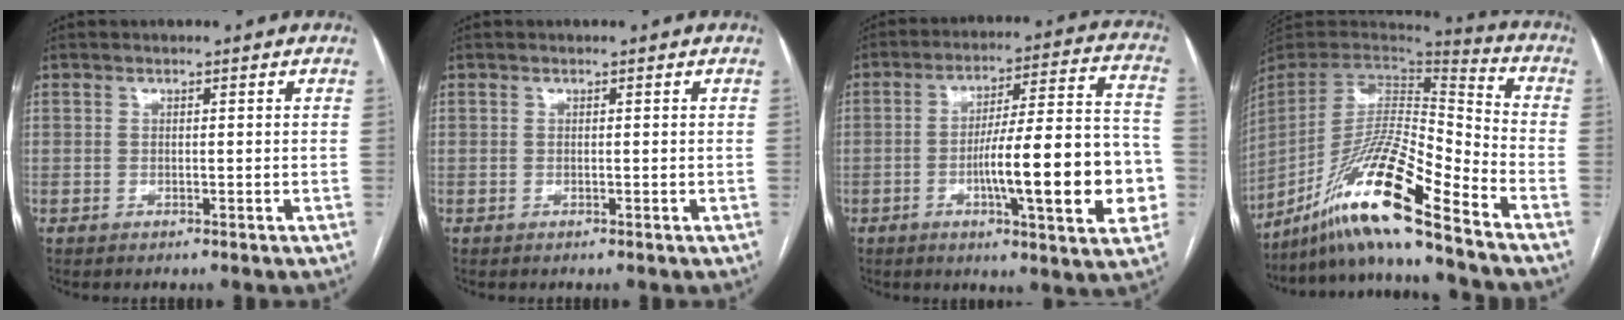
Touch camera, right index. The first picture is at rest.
{"total": 0.0}
{"total": 19.1, "force": [-4.6, 2.5, 18.4], "torque": [-0.235, 0.020, -0.061]}
{"total": 18.8, "force": [-13.4, 0.3, 13.2], "torque": [-0.277, -0.013, -0.251]}